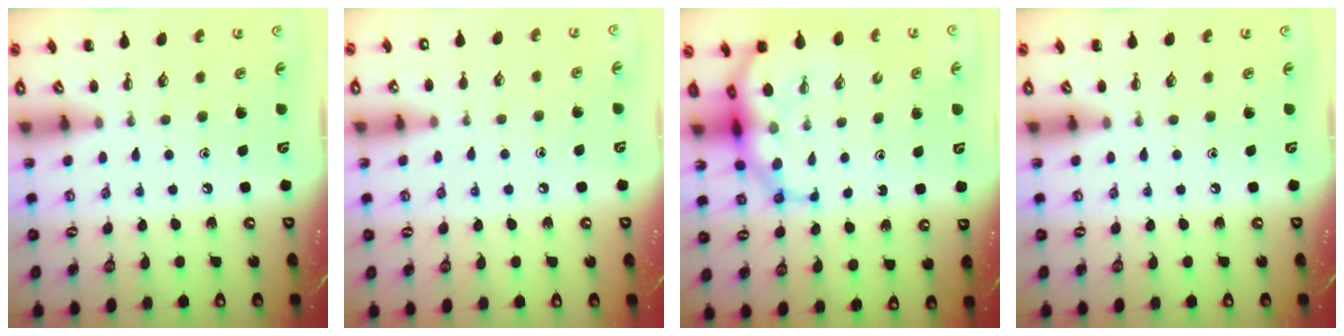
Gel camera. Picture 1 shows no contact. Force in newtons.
{"total": 6.7, "press": 6.3, "slide": 2.2}
{"total": 9.3, "press": 8.9, "slide": 2.6}
{"total": 0.0}